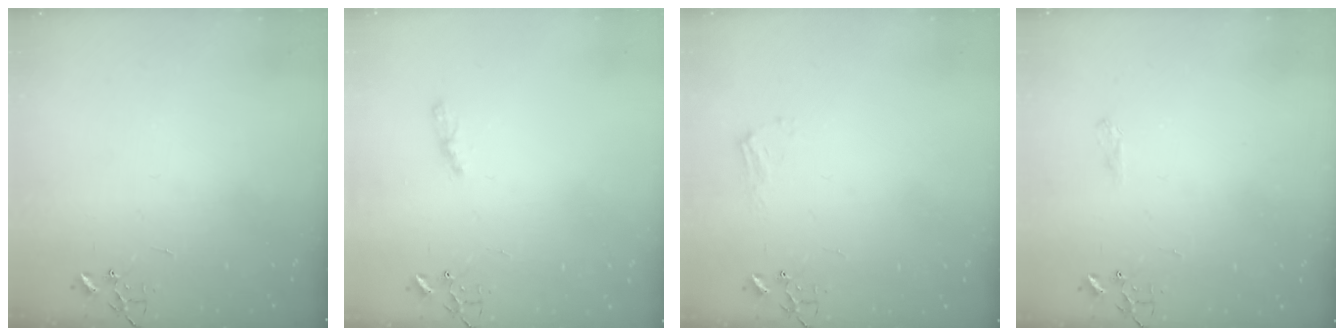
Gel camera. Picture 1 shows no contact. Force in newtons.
{"total": 4.7, "press": 4.7, "slide": 0.4}
{"total": 7.2, "press": 7.2, "slide": 0.8}
{"total": 6.8, "press": 6.8, "slide": 0.6}